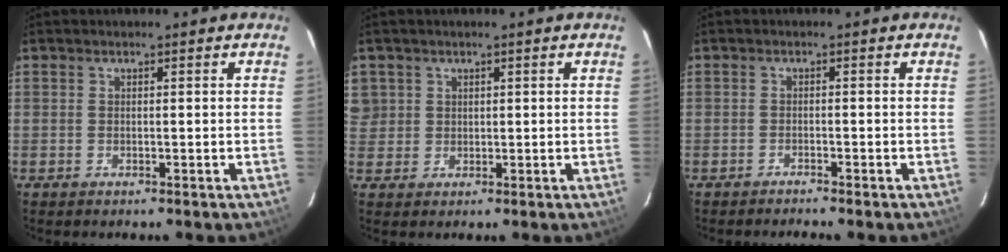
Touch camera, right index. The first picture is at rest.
{"total": 4.3, "force": [1.4, 4.1, 0.5], "torque": [0.005, 0.019, 0.031]}
{"total": 2.1, "force": [-2.0, -0.1, 0.4], "torque": [-0.019, -0.007, -0.033]}